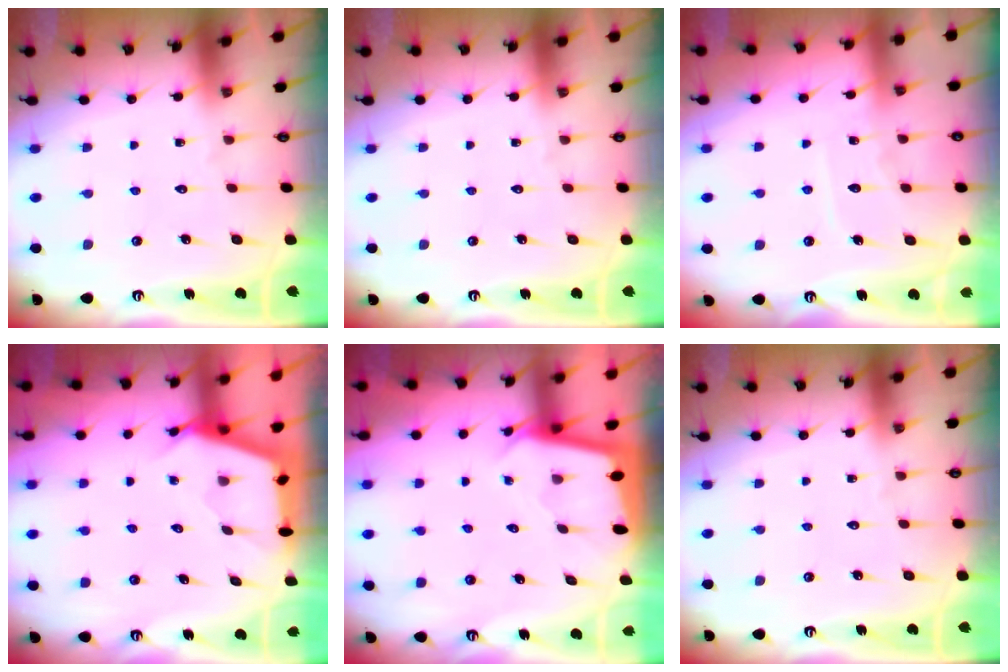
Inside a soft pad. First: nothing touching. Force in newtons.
{"total": 0.0}
{"total": 6.9, "press": 6.8, "slide": 0.7}
{"total": 2.7, "press": 2.7, "slide": 0.3}
{"total": 1.8, "press": 1.8, "slide": 0.1}
{"total": 0.0}